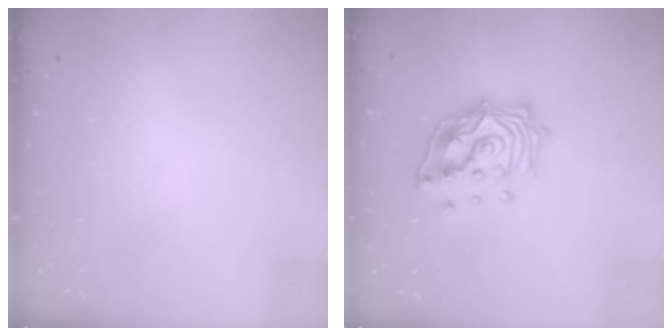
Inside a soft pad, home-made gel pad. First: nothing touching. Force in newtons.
{"total": 15.1, "press": 15.0, "slide": 2.0}